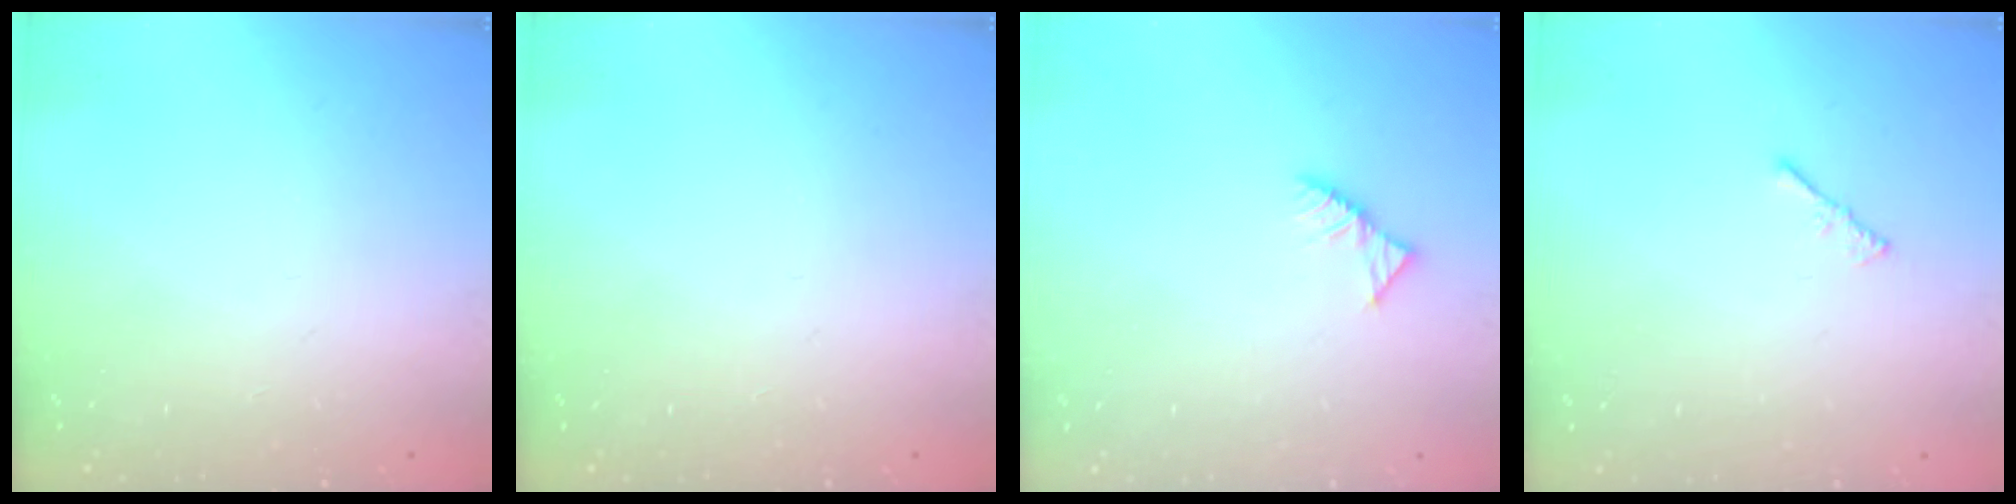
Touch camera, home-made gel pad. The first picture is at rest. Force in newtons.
{"total": 0.0}
{"total": 4.4, "press": 4.3, "slide": 0.7}
{"total": 1.5, "press": 1.4, "slide": 0.4}